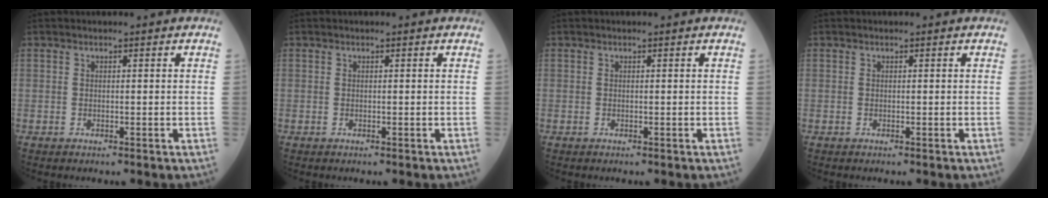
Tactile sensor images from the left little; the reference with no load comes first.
{"total": 0.0}
{"total": 0.0}
{"total": 0.0}